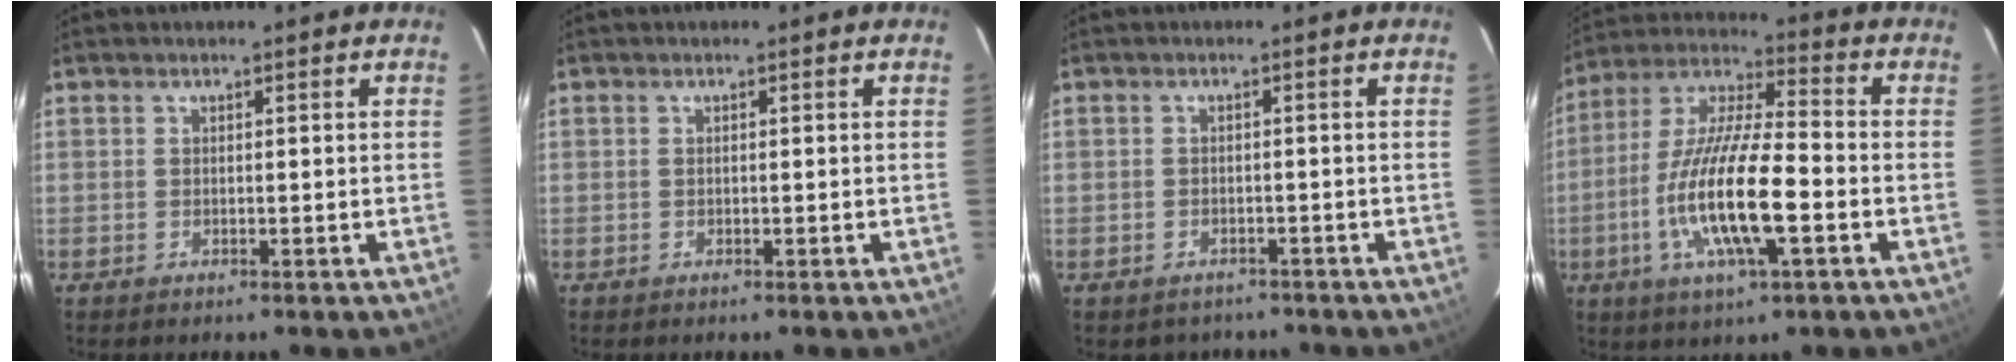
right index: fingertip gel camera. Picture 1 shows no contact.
{"total": 0.0}
{"total": 3.6, "force": [-2.9, 2.2, 0.6], "torque": [-0.011, 0.003, -0.032]}
{"total": 16.4, "force": [-4.8, 3.6, 15.3], "torque": [-0.306, -0.012, -0.095]}